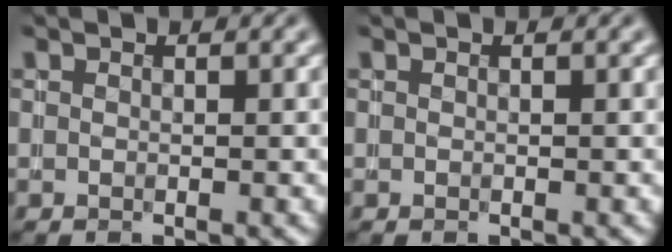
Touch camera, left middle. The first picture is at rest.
{"total": 0.0}